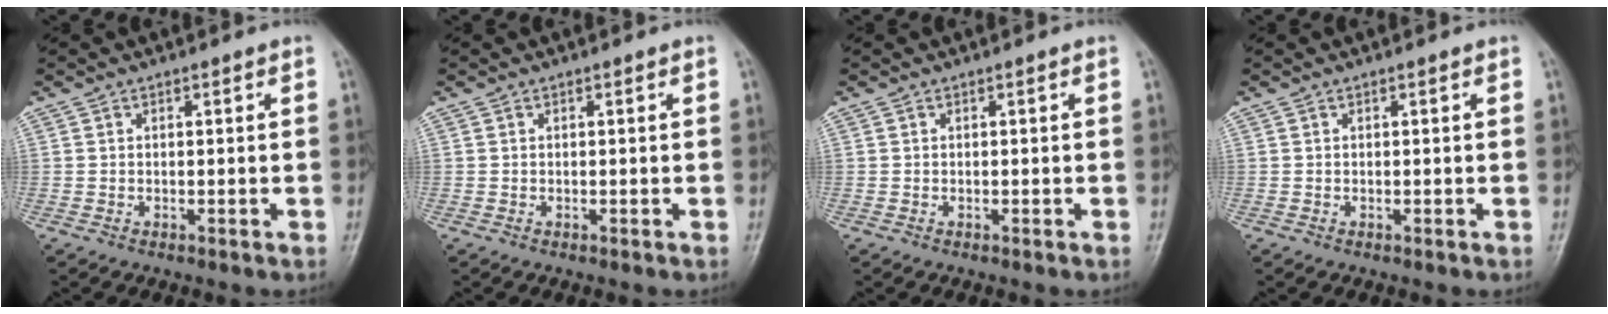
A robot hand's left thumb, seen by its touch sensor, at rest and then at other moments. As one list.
[{"total": 0.0}, {"total": 0.0}, {"total": 0.0}]